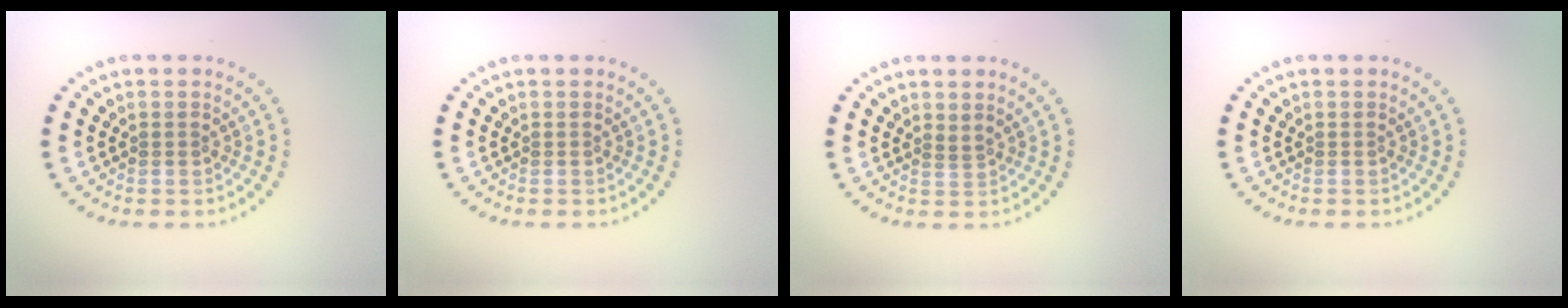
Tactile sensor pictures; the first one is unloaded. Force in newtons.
{"total": 0.0}
{"total": 0.6, "press": 0.3, "slide": 0.6}
{"total": 0.0}